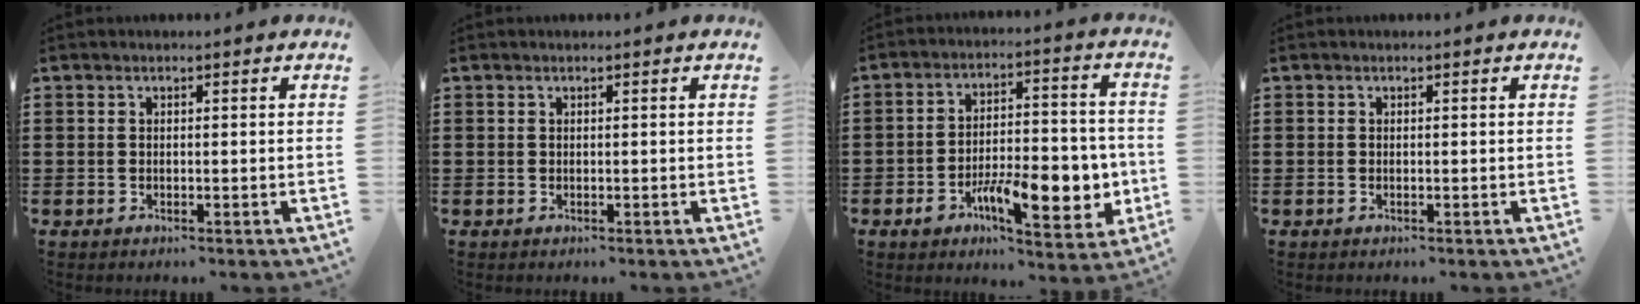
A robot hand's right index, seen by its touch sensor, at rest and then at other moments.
{"total": 0.0}
{"total": 12.2, "force": [-4.4, 5.3, 10.1], "torque": [-0.159, 0.005, -0.072]}
{"total": 0.0}